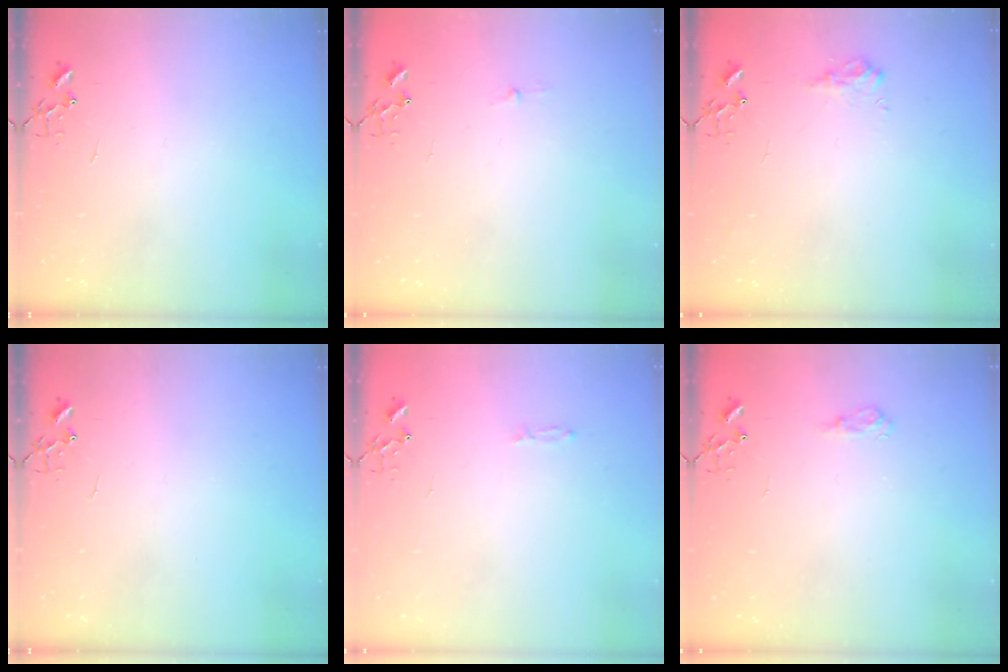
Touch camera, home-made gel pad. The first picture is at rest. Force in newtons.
{"total": 3.1, "press": 3.1, "slide": 0.5}
{"total": 8.9, "press": 8.9, "slide": 0.5}
{"total": 0.0}
{"total": 3.1, "press": 3.1, "slide": 0.4}
{"total": 7.2, "press": 7.2, "slide": 0.8}